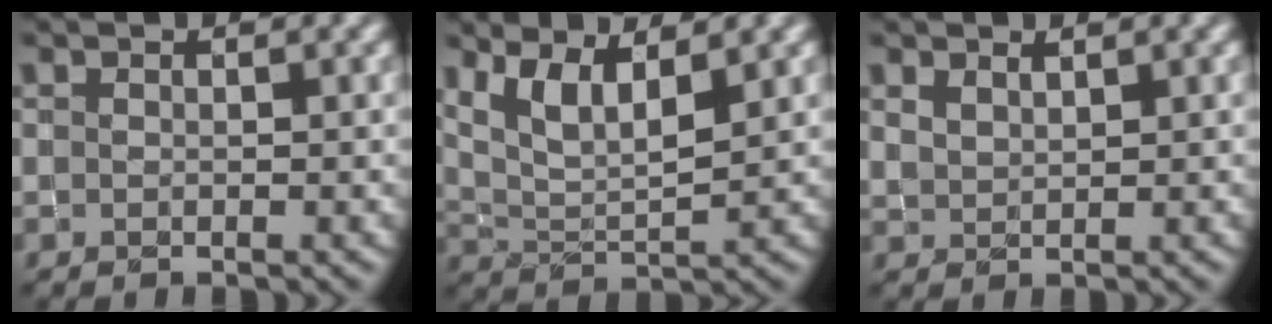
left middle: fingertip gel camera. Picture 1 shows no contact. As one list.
[{"total": 5.1, "force": [3.1, 1.8, 3.5], "torque": [-0.071, 0.005, 0.059]}, {"total": 1.2, "force": [1.1, 0.3, 0.0], "torque": [-0.005, 0.001, 0.026]}]